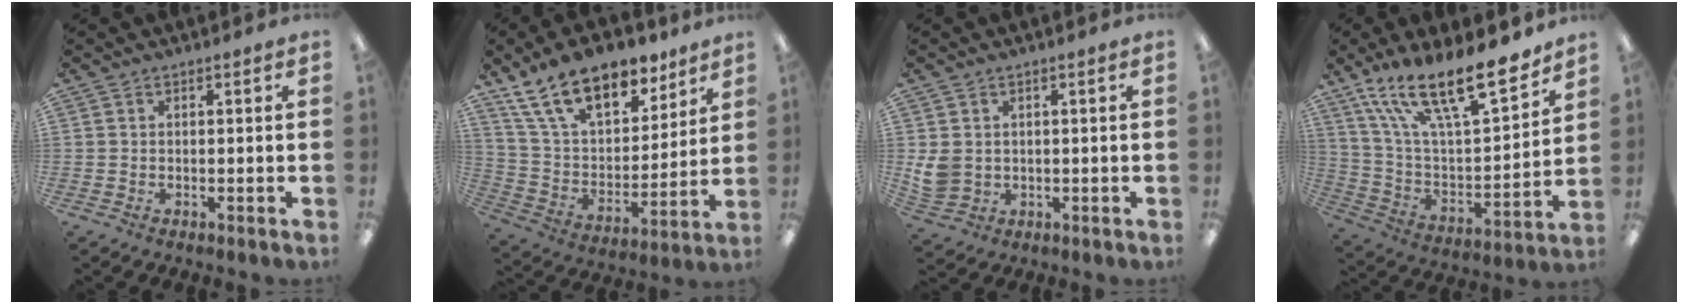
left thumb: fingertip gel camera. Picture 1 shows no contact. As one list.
[{"total": 19.7, "force": [13.5, 10.1, 10.1], "torque": [-0.177, -0.071, 0.245]}, {"total": 5.2, "force": [1.0, 4.4, 2.5], "torque": [-0.055, 0.002, 0.021]}, {"total": 22.5, "force": [16.6, 7.0, 13.5], "torque": [-0.237, -0.104, 0.286]}]